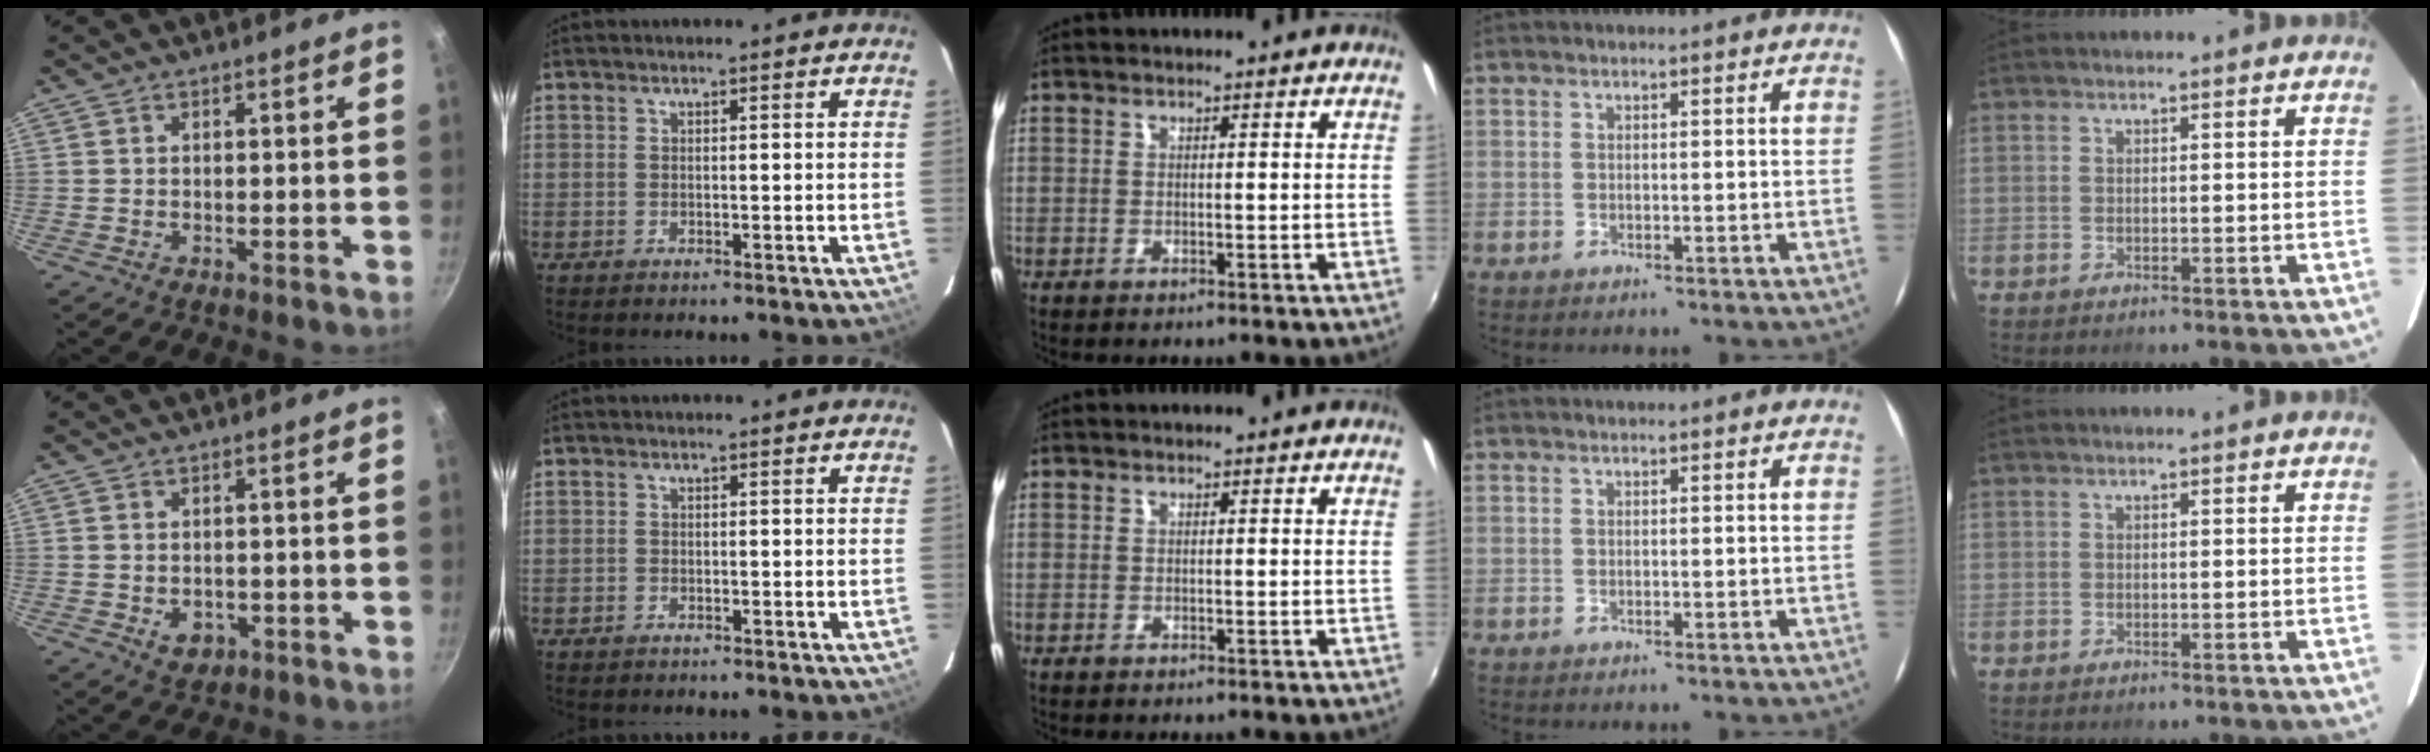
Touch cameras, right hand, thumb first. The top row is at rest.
{"thumb": {"total": 3.8, "force": [-1.2, 2.9, 2.2], "torque": [-0.025, 0.005, -0.008]}, "index": {"total": 0.6, "force": [-0.5, 0.4, 0.0], "torque": [-0.002, 0.000, -0.010]}}